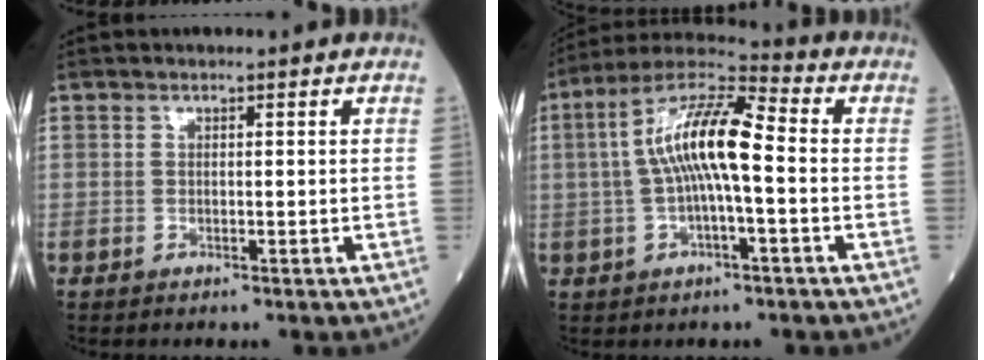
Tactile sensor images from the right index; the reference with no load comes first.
{"total": 11.8, "force": [-0.1, 2.3, 11.5], "torque": [-0.226, 0.030, -0.007]}